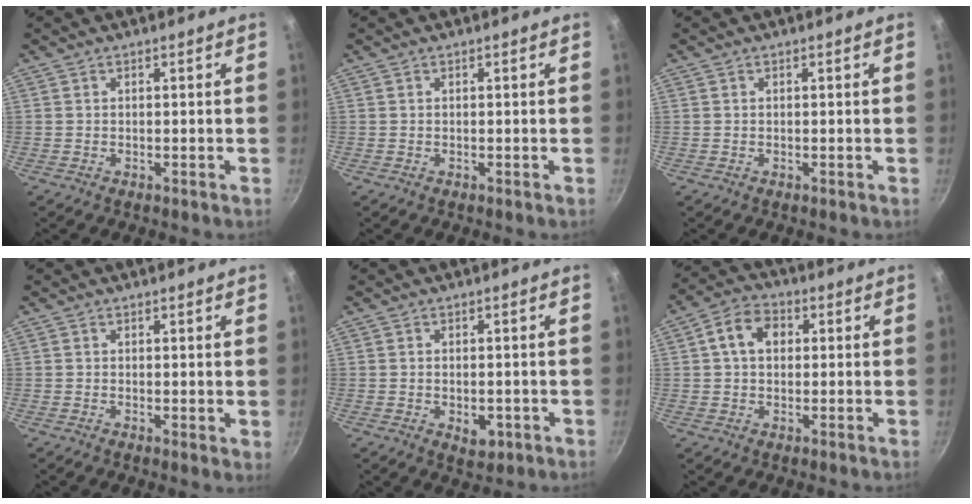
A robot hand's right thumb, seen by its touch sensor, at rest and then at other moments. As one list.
[{"total": 0.0}, {"total": 0.0}, {"total": 1.4, "force": [0.6, 0.7, 1.1], "torque": [-0.014, -0.007, 0.007]}, {"total": 3.8, "force": [-1.0, 2.4, 2.8], "torque": [-0.033, 0.000, -0.009]}, {"total": 7.8, "force": [1.6, 5.7, 5.1], "torque": [-0.069, 0.016, 0.016]}]